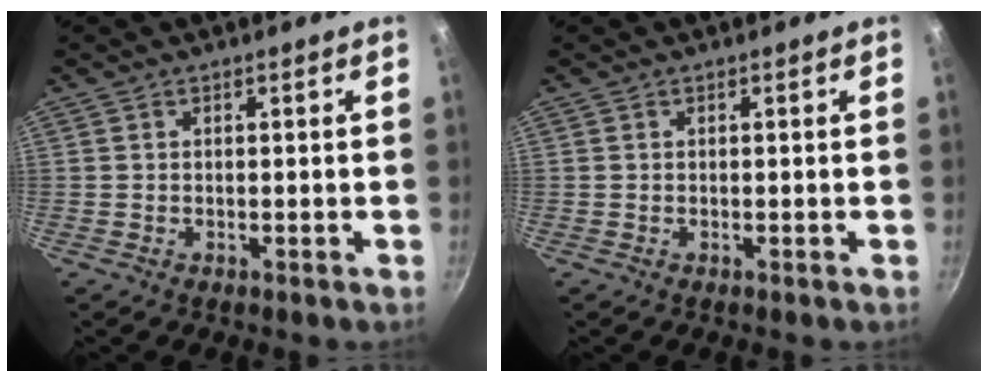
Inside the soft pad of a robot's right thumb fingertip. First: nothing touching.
{"total": 0.0}